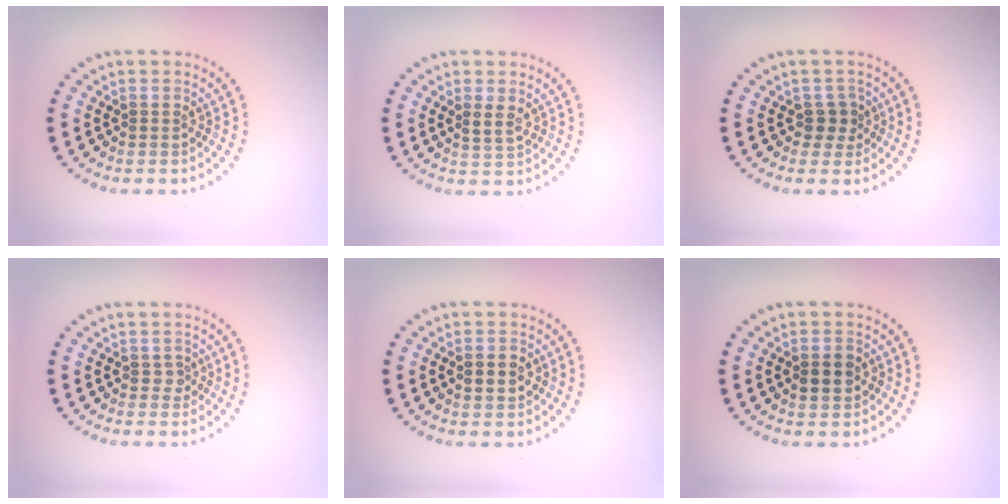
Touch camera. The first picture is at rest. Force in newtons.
{"total": 1.5, "press": 1.3, "slide": 0.7}
{"total": 1.7, "press": 1.4, "slide": 1.0}
{"total": 0.9, "press": 0.7, "slide": 0.6}
{"total": 2.6, "press": 2.6, "slide": 0.1}
{"total": 2.3, "press": 2.2, "slide": 0.1}